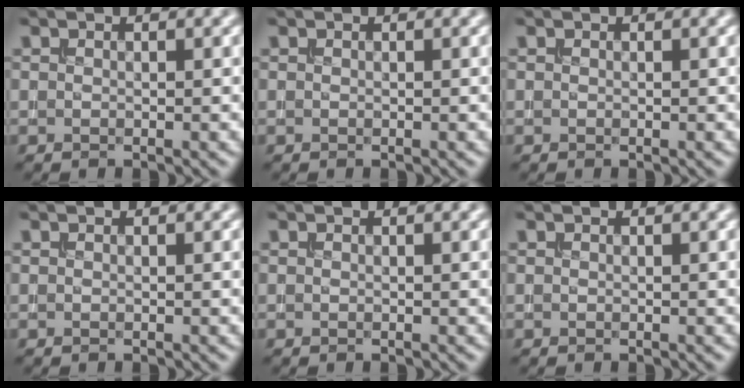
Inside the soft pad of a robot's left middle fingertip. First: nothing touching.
{"total": 0.0}
{"total": 0.0}
{"total": 0.0}
{"total": 0.0}
{"total": 0.0}